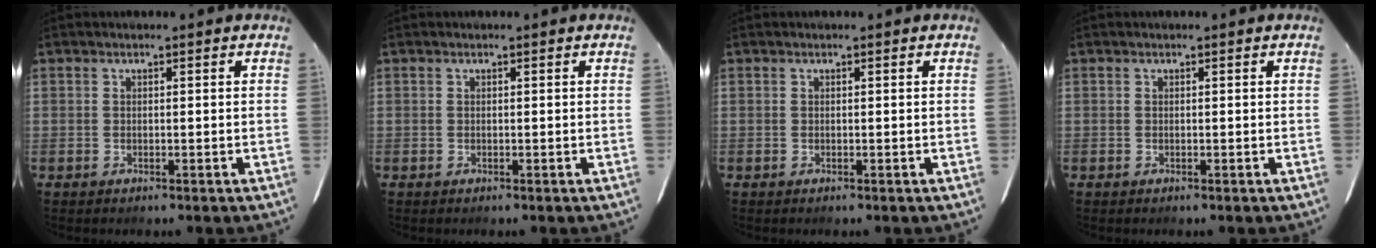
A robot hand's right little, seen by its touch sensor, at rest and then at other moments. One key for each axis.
{"total": 0.0}
{"total": 0.0}
{"total": 0.0}